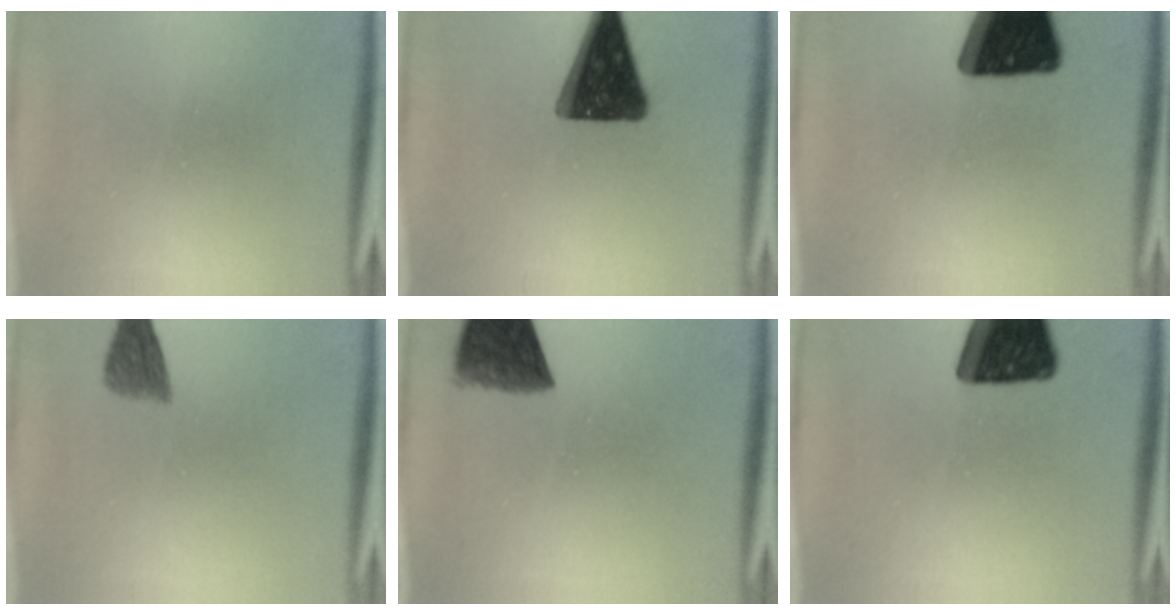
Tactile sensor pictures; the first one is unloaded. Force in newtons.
{"total": 15.3}
{"total": 19.6}
{"total": 4.3}
{"total": 9.1}
{"total": 16.2}